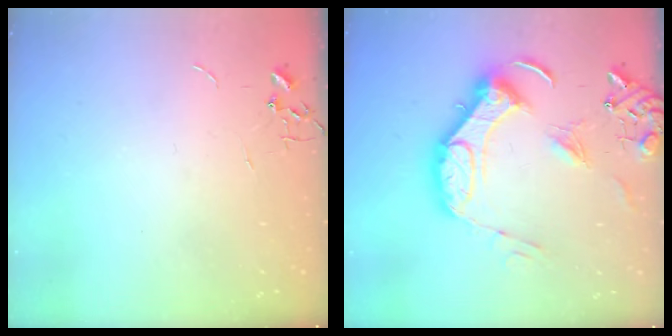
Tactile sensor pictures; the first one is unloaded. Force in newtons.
{"total": 17.9, "press": 17.8, "slide": 2.0}